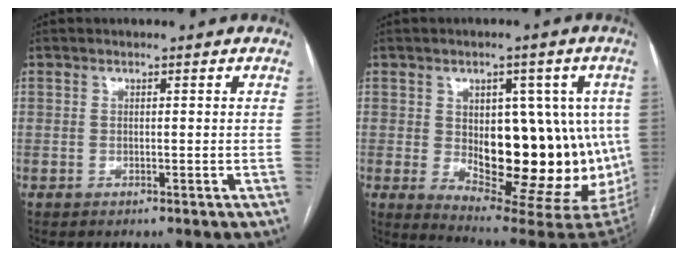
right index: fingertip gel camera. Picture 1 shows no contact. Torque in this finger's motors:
{"motor_torque": [2.07, -0.07, 0.81, 0.15]}